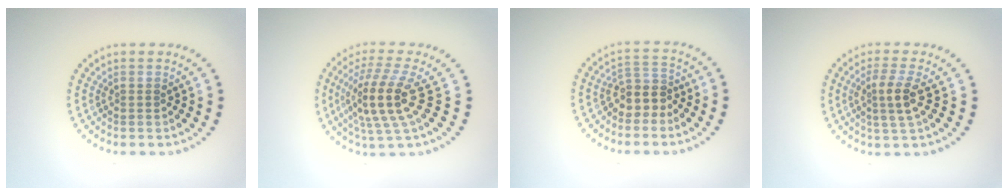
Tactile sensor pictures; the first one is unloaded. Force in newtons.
{"total": 4.8, "press": 3.9, "slide": 2.8}
{"total": 2.8, "press": 2.3, "slide": 1.6}
{"total": 2.6, "press": 2.3, "slide": 1.3}